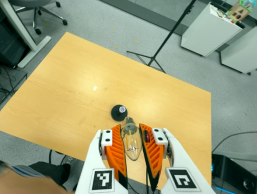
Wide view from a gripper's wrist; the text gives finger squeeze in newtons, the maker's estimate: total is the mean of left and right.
{"total": 21.8, "left": 24.7, "right": 18.9}